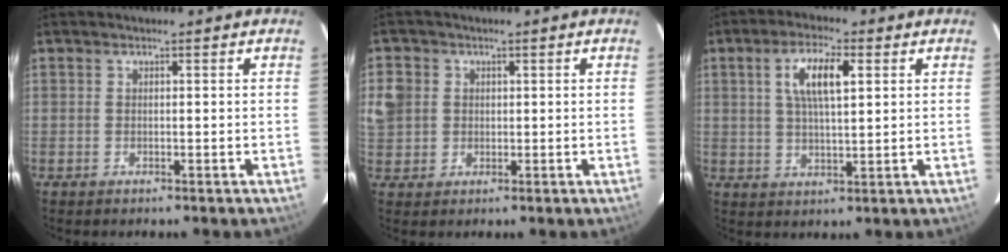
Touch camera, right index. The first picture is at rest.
{"total": 5.9, "force": [0.7, 5.6, 1.8], "torque": [-0.042, 0.020, 0.016]}
{"total": 7.8, "force": [2.6, 2.4, 7.0], "torque": [-0.129, 0.010, 0.047]}